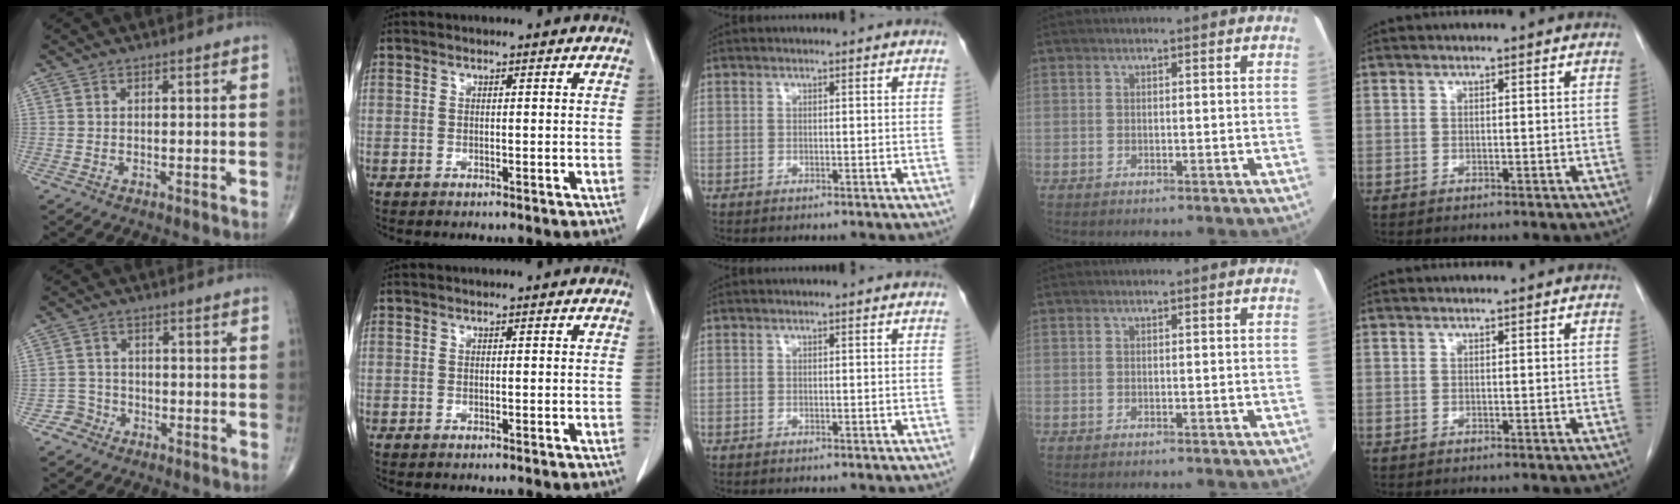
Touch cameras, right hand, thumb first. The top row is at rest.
{"thumb": {"total": 2.9, "force": [-1.7, 2.3, -0.5], "torque": [0.025, 0.014, -0.039]}}